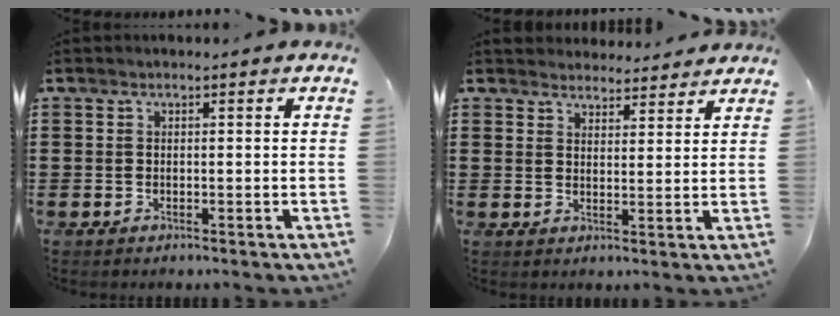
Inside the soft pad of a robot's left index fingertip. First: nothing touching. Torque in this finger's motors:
{"motor_torque": [2.14, 0.00, 0.26, 0.01]}